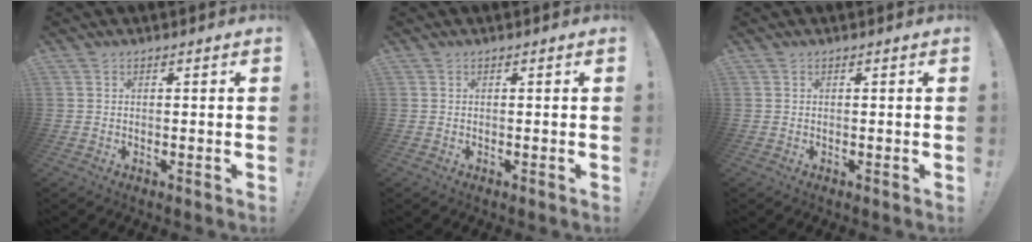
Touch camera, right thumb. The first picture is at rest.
{"total": 0.0}
{"total": 0.0}